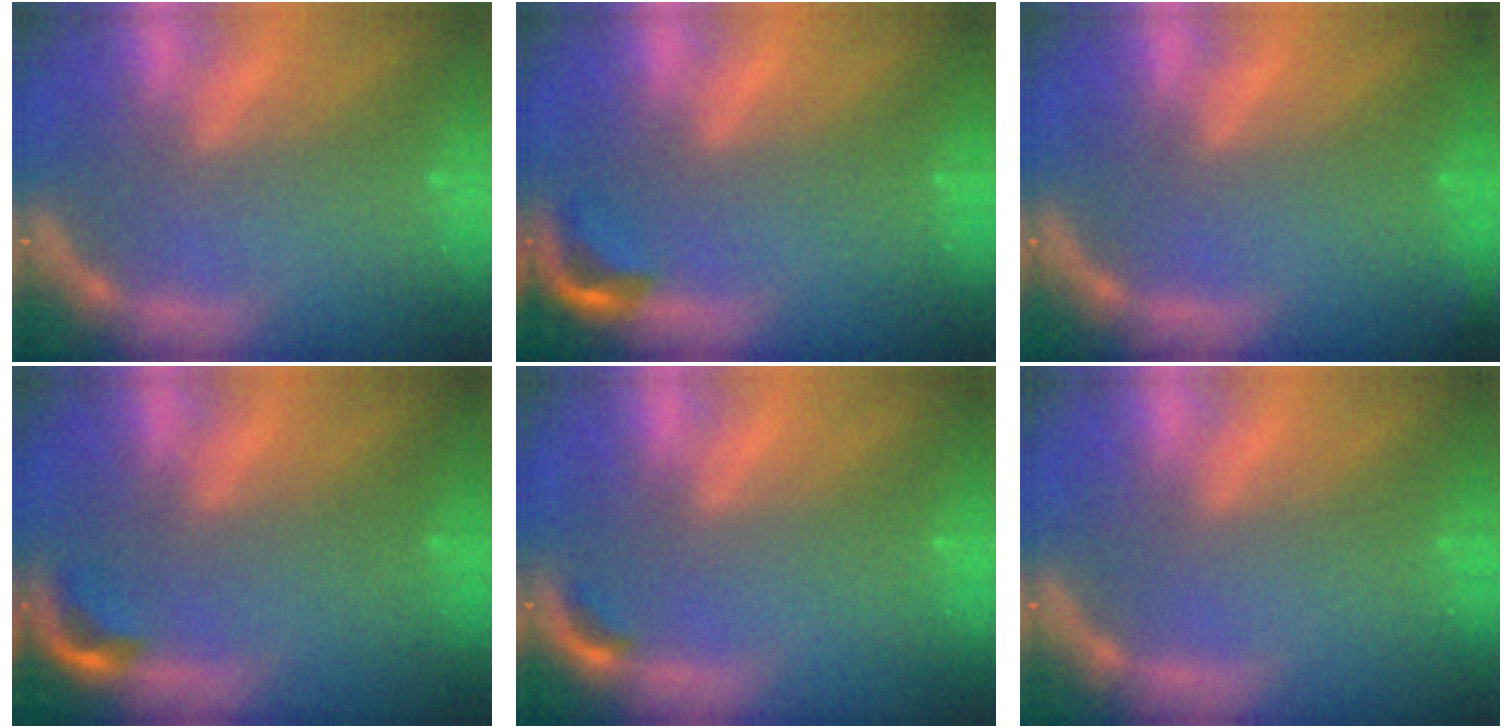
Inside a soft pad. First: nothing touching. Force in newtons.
{"total": 2.4}
{"total": 0.9}
{"total": 1.9}
{"total": 0.9}
{"total": 0.0}